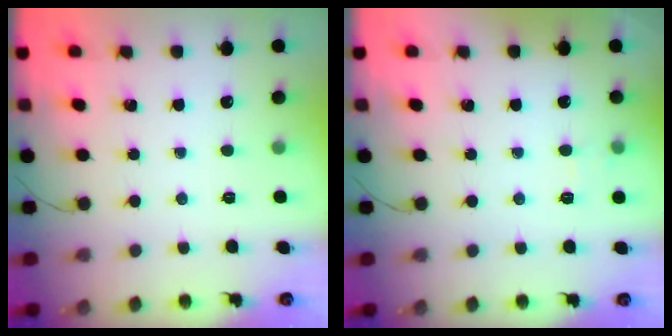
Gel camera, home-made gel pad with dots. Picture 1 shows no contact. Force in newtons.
{"total": 5.7, "press": 5.5, "slide": 1.7}